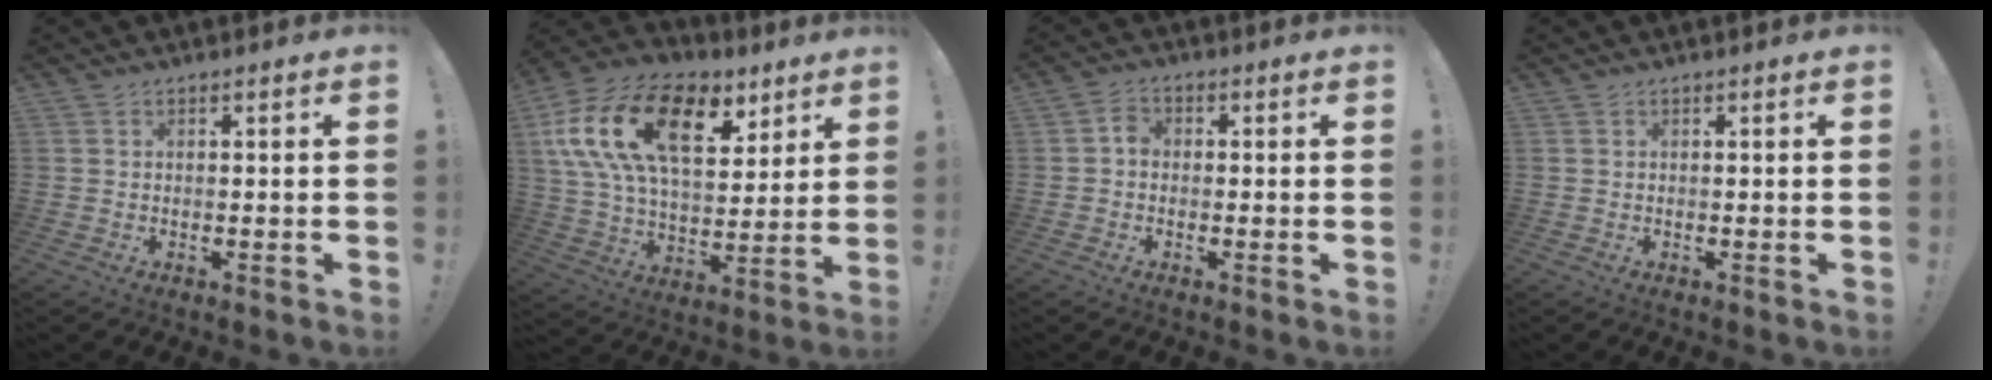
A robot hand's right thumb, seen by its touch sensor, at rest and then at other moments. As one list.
[{"total": 23.7, "force": [9.5, 14.0, 16.6], "torque": [-0.283, -0.035, 0.172]}, {"total": 2.7, "force": [-0.9, 2.0, 1.6], "torque": [-0.029, 0.013, -0.017]}, {"total": 0.0}]